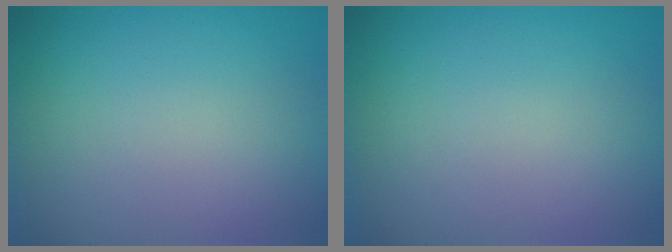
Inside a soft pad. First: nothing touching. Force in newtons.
{"total": 0.0}